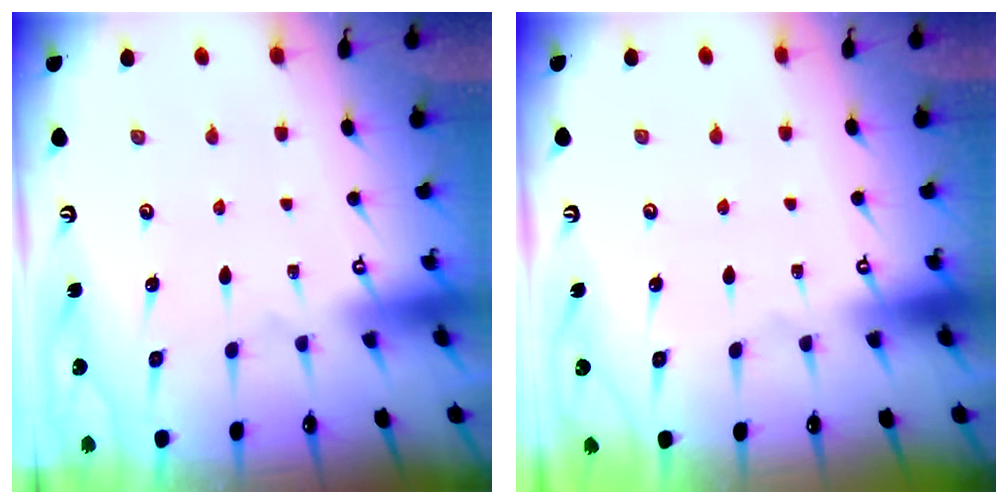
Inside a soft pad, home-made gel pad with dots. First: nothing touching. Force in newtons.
{"total": 0.0}